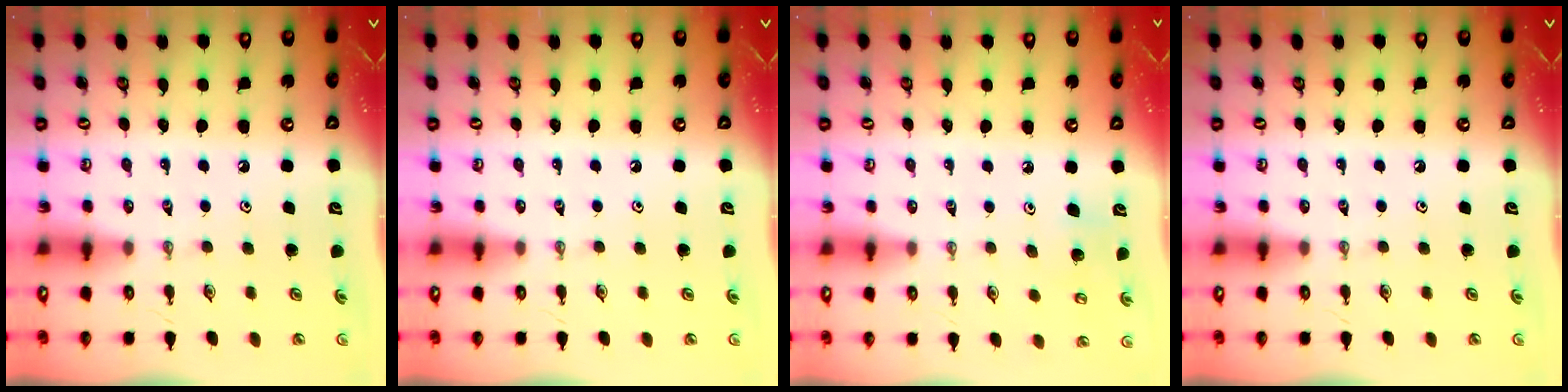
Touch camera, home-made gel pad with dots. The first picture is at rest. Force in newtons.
{"total": 0.0}
{"total": 7.6, "press": 7.5, "slide": 1.2}
{"total": 0.0}